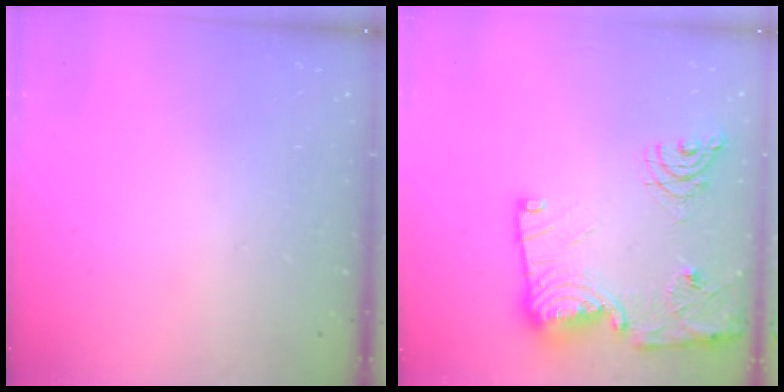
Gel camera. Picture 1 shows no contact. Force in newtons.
{"total": 19.2, "press": 19.2, "slide": 1.7}